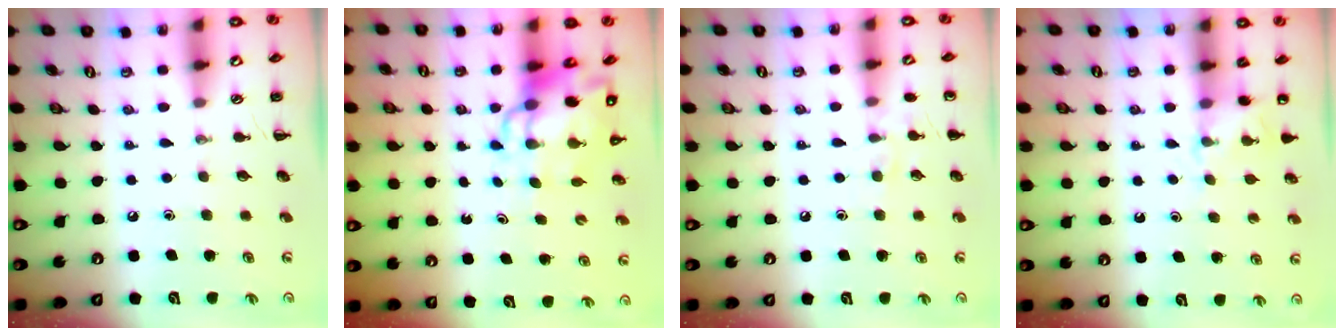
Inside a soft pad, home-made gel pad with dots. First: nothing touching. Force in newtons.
{"total": 9.6, "press": 9.2, "slide": 2.6}
{"total": 6.7, "press": 6.5, "slide": 1.7}
{"total": 5.3, "press": 5.1, "slide": 1.3}